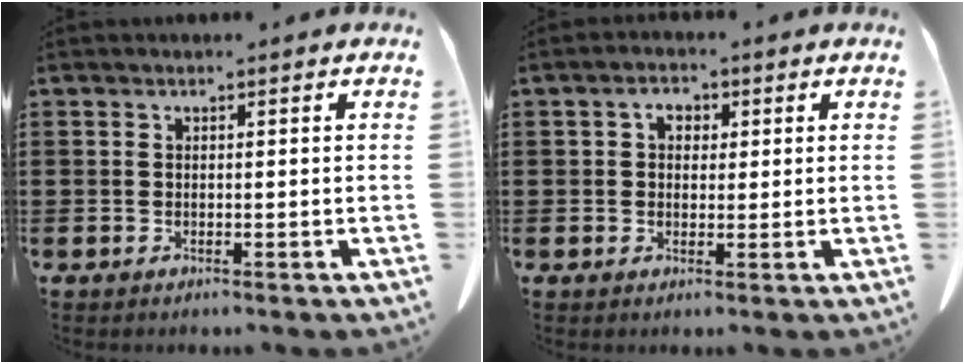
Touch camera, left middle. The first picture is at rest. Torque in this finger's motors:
{"motor_torque": [0.18, 0.12, 0.03, 0.01]}